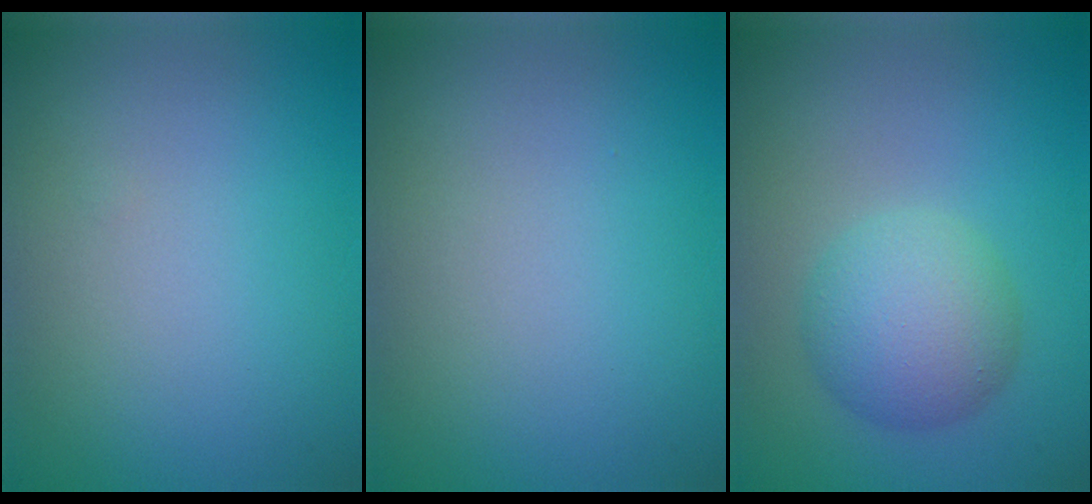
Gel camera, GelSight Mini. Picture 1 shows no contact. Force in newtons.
{"total": 0.0}
{"total": 5.1, "press": 5.1, "slide": 0.3}